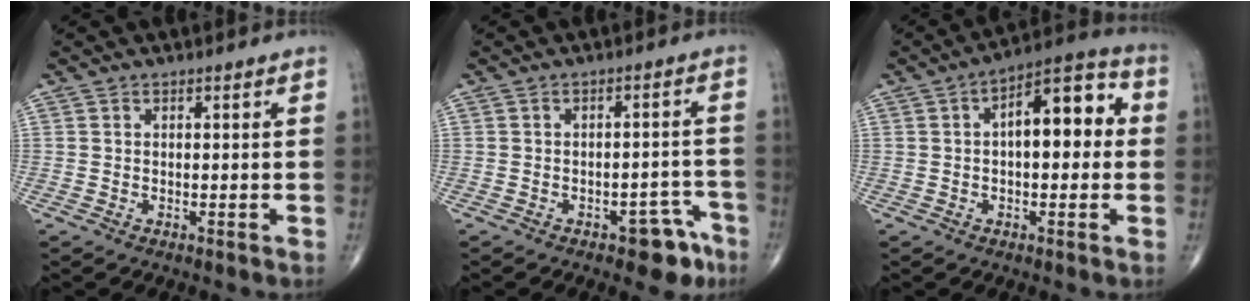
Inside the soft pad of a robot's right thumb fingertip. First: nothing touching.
{"total": 6.6, "force": [-4.1, 3.1, 4.1], "torque": [-0.023, 0.036, -0.048]}
{"total": 12.3, "force": [1.3, 5.7, 10.8], "torque": [-0.130, 0.035, 0.009]}